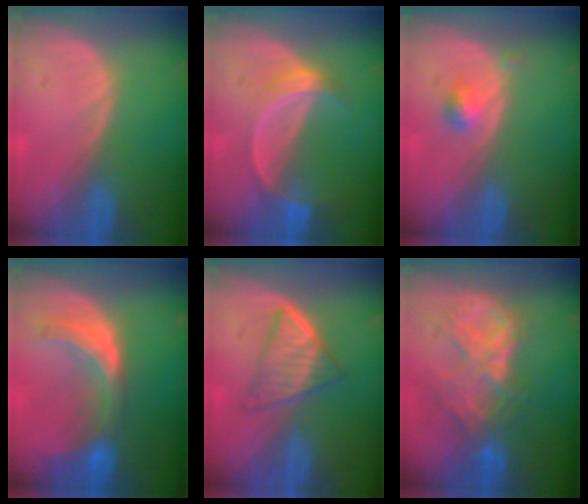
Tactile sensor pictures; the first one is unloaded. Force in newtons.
{"total": 5.2, "press": 4.7, "slide": 2.2}
{"total": 2.2, "press": 2.0, "slide": 1.0}
{"total": 7.7, "press": 6.9, "slide": 3.5}
{"total": 6.1, "press": 5.4, "slide": 2.9}
{"total": 9.0, "press": 7.8, "slide": 4.6}